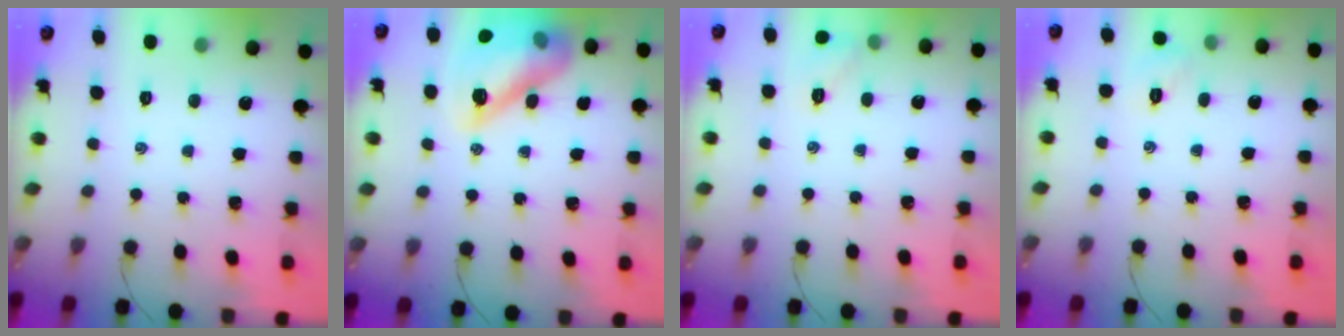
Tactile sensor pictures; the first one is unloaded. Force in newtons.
{"total": 16.3, "press": 16.1, "slide": 2.6}
{"total": 5.4, "press": 5.1, "slide": 1.6}
{"total": 2.1, "press": 2.1, "slide": 0.6}